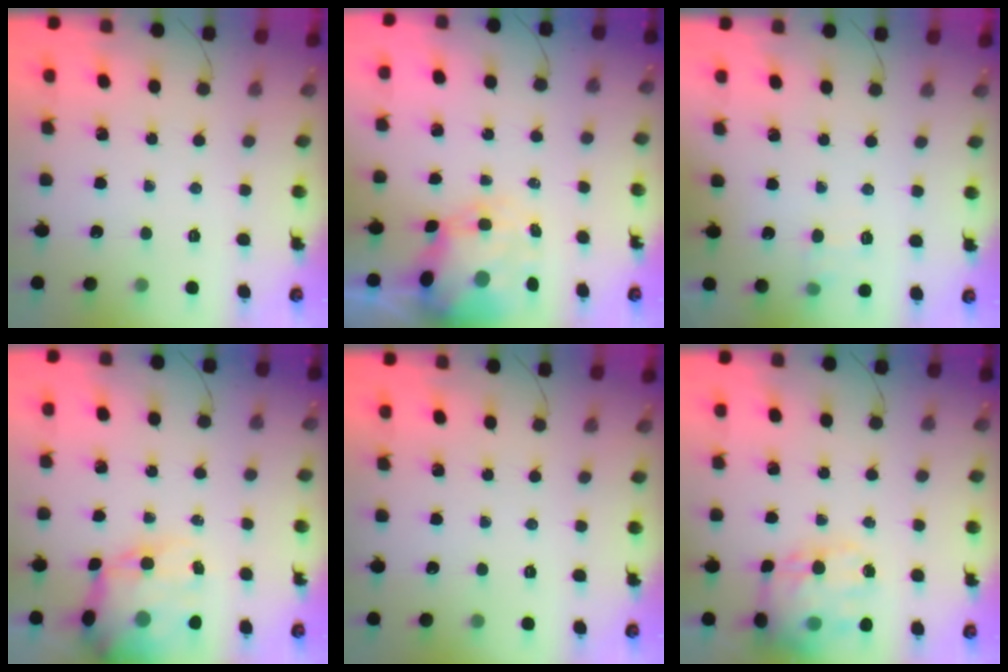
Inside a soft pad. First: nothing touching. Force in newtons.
{"total": 7.6, "press": 7.4, "slide": 1.9}
{"total": 8.8, "press": 8.6, "slide": 1.7}
{"total": 13.1, "press": 12.6, "slide": 3.7}
{"total": 0.0}
{"total": 17.8, "press": 17.3, "slide": 4.0}